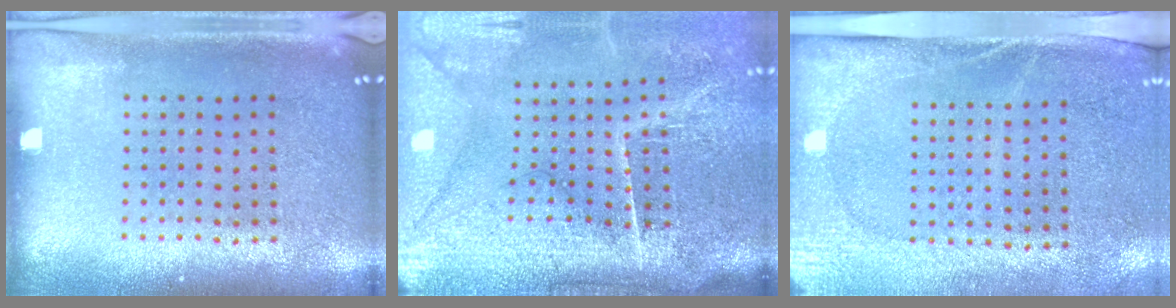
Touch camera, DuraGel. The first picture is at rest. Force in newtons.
{"total": 4.7, "press": 4.0, "slide": 2.5}
{"total": 2.7, "press": 2.3, "slide": 1.4}